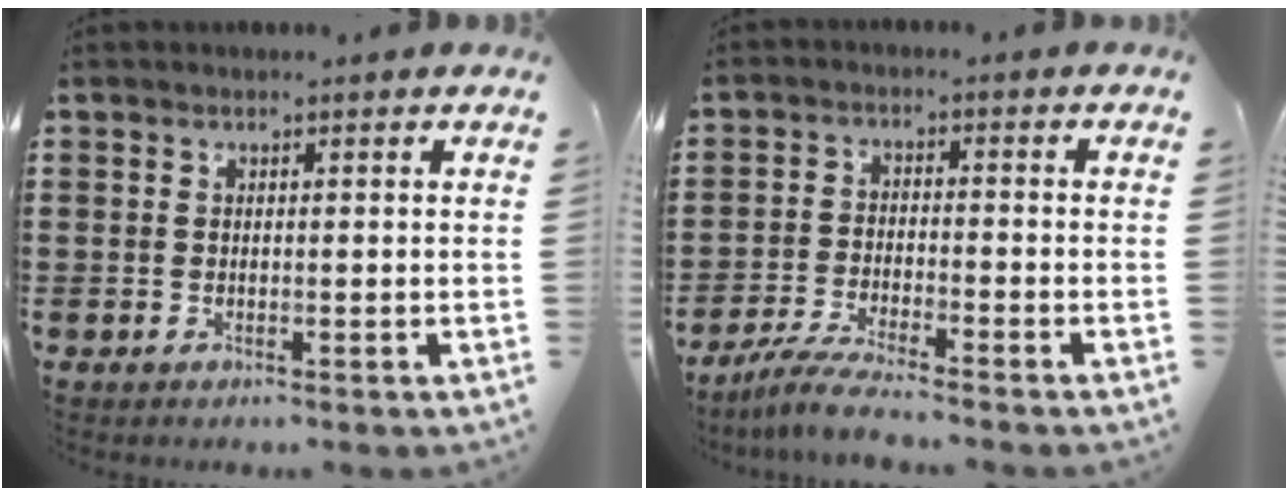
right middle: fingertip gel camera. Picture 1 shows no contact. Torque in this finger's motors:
{"motor_torque": [1.23, -0.91, 0.09, 0.02]}